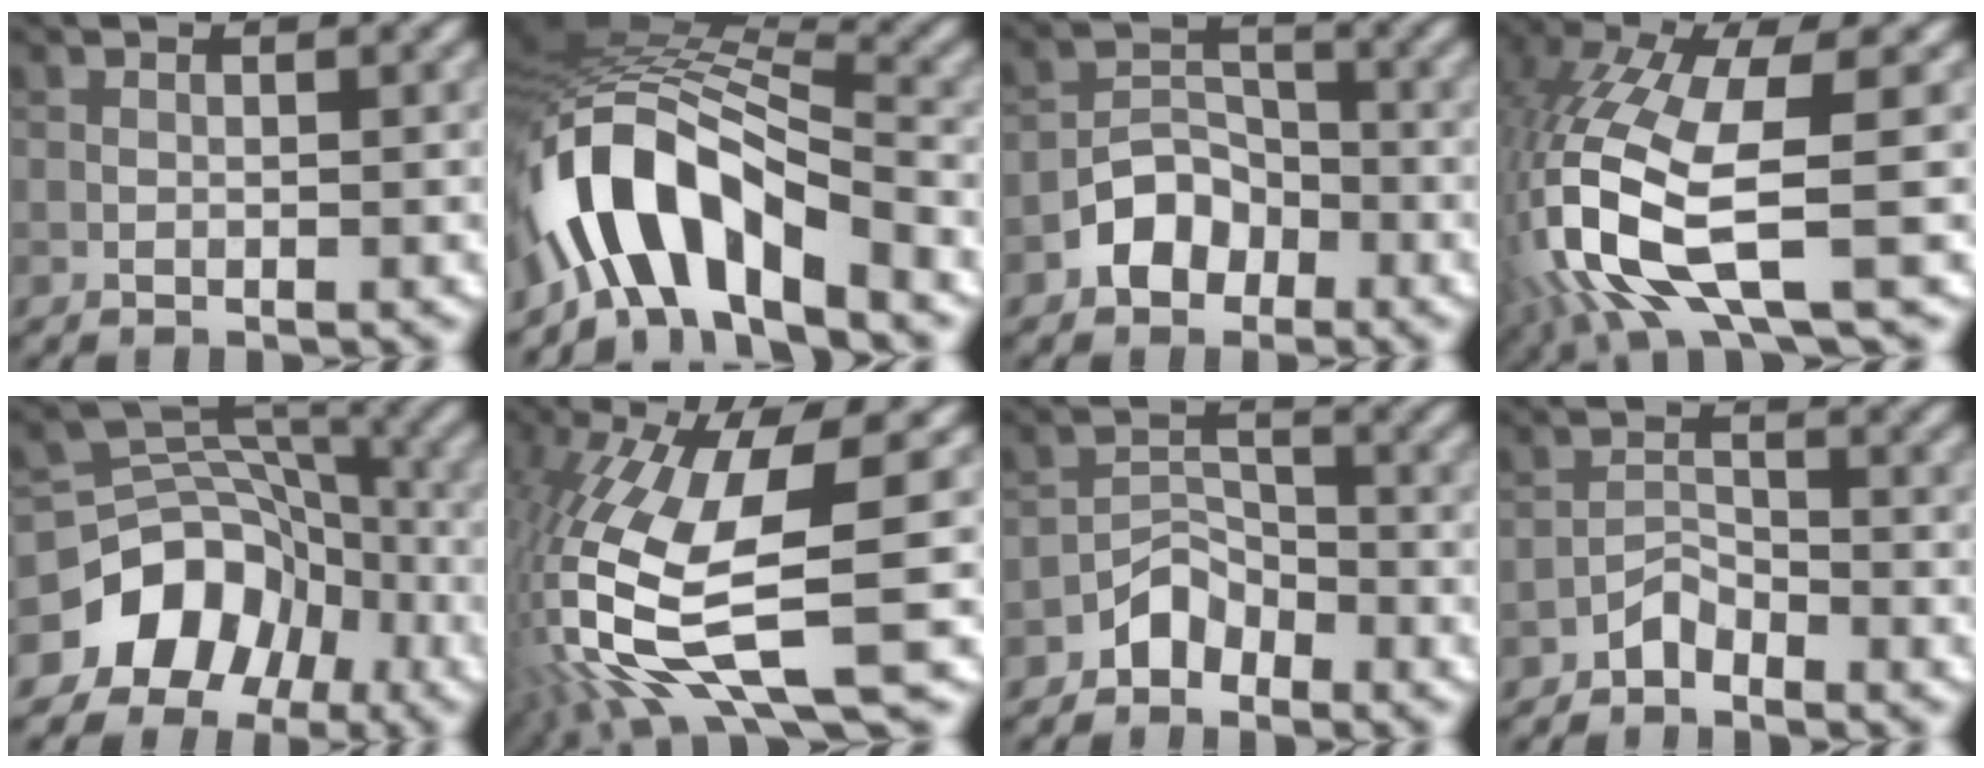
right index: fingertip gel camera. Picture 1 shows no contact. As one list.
[{"total": 10.7, "force": [-5.6, 4.2, 8.1], "torque": [-0.141, 0.013, -0.105]}, {"total": 3.7, "force": [-2.2, 2.6, 1.4], "torque": [-0.014, 0.008, -0.043]}, {"total": 12.1, "force": [-3.0, 4.1, 11.0], "torque": [-0.259, -0.016, -0.055]}, {"total": 8.2, "force": [-4.1, 6.3, 3.2], "torque": [-0.037, 0.010, -0.080]}, {"total": 13.1, "force": [-2.1, 3.5, 12.5], "torque": [-0.268, -0.018, -0.027]}, {"total": 2.6, "force": [-2.0, 1.5, 0.6], "torque": [-0.002, 0.015, -0.039]}, {"total": 1.8, "force": [-1.6, 0.7, 0.4], "torque": [-0.004, 0.012, -0.034]}]